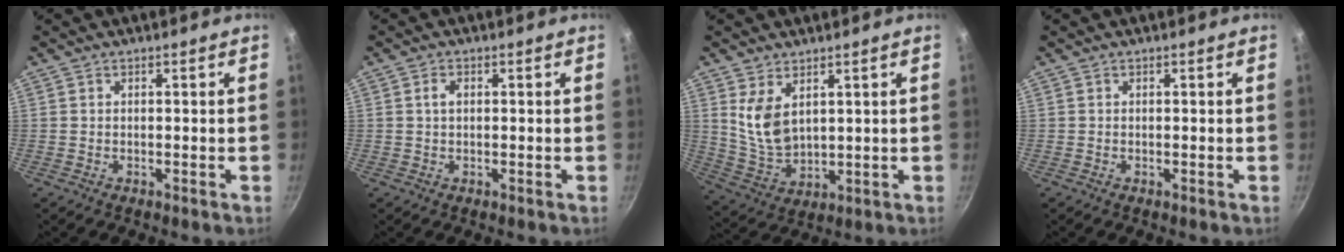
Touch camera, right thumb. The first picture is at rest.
{"total": 1.6, "force": [0.3, 0.9, 1.2], "torque": [-0.023, 0.001, 0.004]}
{"total": 8.4, "force": [3.2, 4.8, 6.0], "torque": [-0.105, -0.022, 0.081]}
{"total": 0.0}